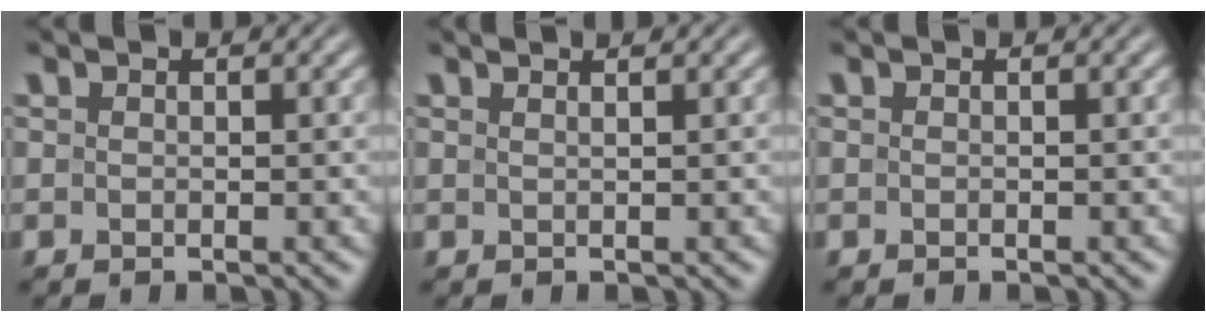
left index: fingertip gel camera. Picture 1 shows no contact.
{"total": 1.9, "force": [1.2, 0.8, 1.2], "torque": [0.001, -0.004, -0.006]}
{"total": 0.0}